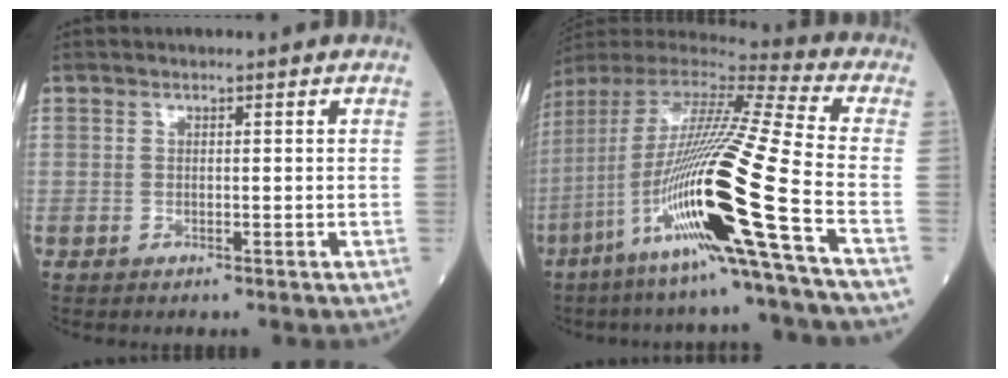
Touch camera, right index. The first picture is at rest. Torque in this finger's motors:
{"motor_torque": [2.01, -0.13, 1.06, 0.21]}